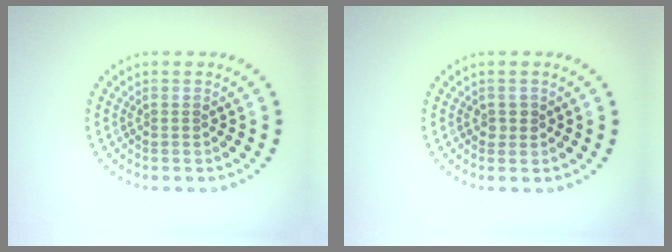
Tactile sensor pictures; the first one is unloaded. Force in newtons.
{"total": 0.8, "press": 0.7, "slide": 0.4}